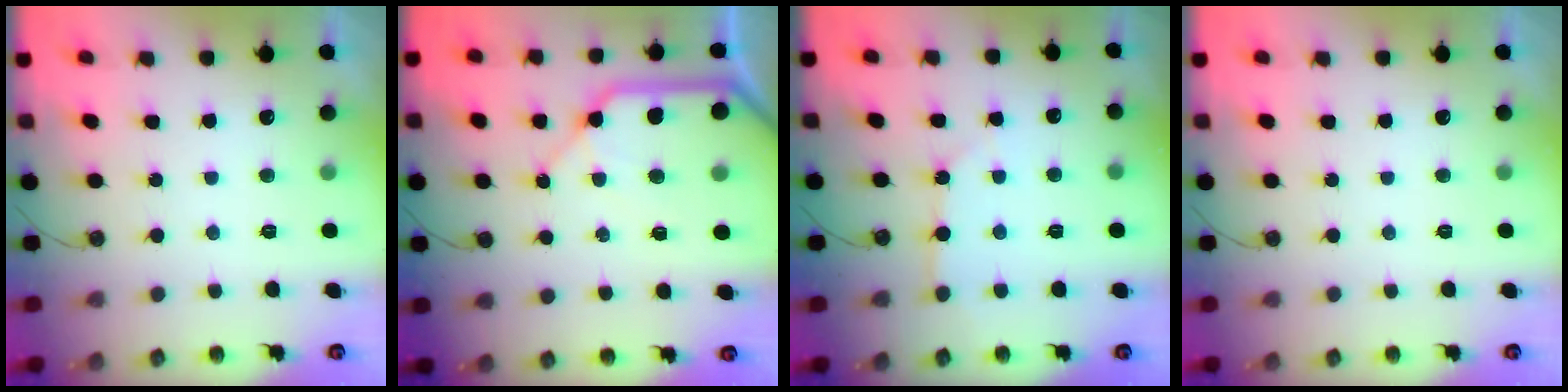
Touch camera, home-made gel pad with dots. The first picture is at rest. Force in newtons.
{"total": 15.0, "press": 14.8, "slide": 2.0}
{"total": 3.5, "press": 3.5, "slide": 0.4}
{"total": 0.0}